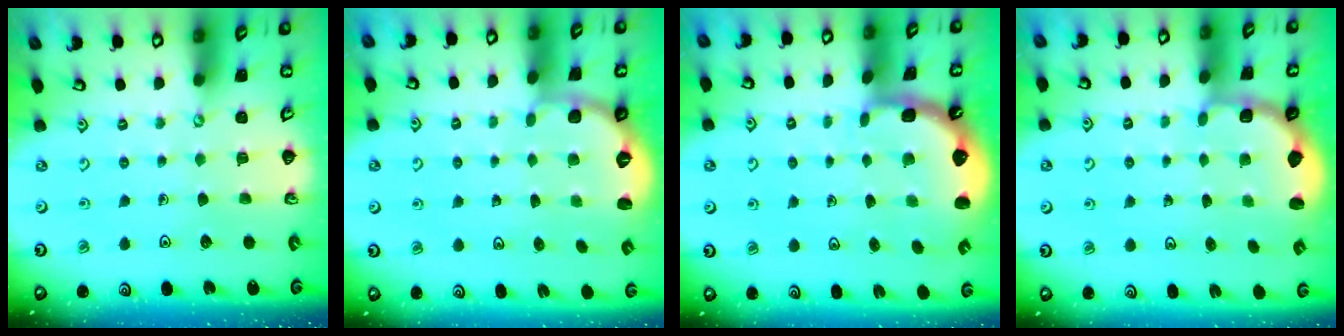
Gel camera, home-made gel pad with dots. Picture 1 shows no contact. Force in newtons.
{"total": 2.6, "press": 1.7, "slide": 1.9}
{"total": 2.4, "press": 1.7, "slide": 1.7}
{"total": 2.7, "press": 2.2, "slide": 1.5}